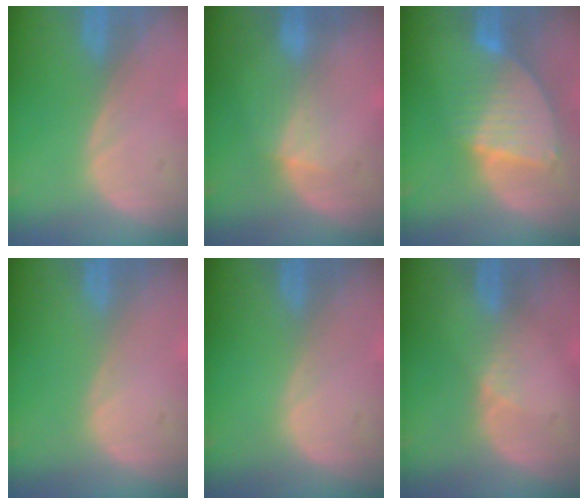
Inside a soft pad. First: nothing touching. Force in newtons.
{"total": 3.0, "press": 2.8, "slide": 1.1}
{"total": 8.4, "press": 7.3, "slide": 4.1}
{"total": 0.0}
{"total": 0.0}
{"total": 2.0, "press": 1.6, "slide": 1.3}